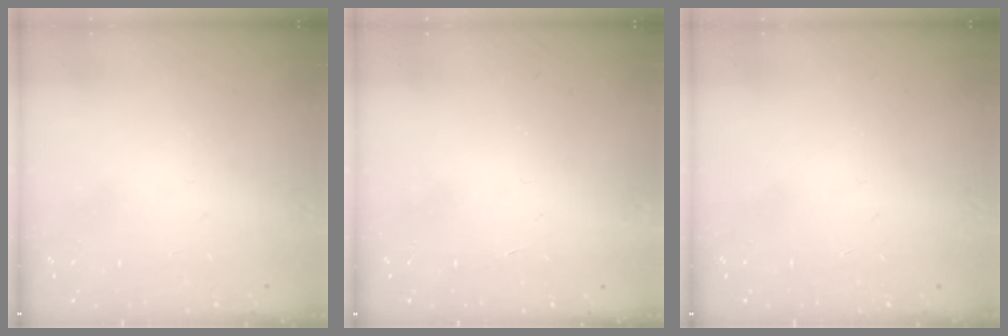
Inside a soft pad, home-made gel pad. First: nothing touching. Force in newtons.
{"total": 1.8, "press": 1.8, "slide": 0.1}
{"total": 0.0}